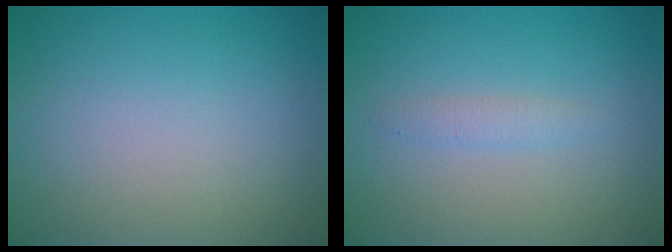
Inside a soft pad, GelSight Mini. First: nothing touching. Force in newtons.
{"total": 1.2, "press": 1.2, "slide": 0.1}